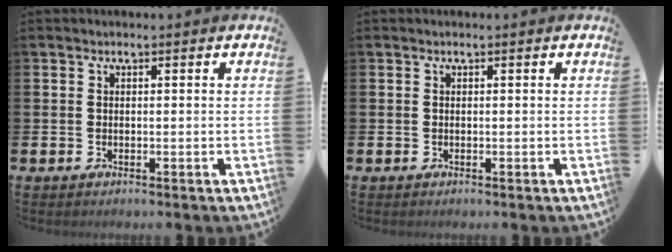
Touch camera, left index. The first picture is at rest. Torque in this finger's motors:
{"motor_torque": [-0.02, 0.02, 0.01, 0.00]}